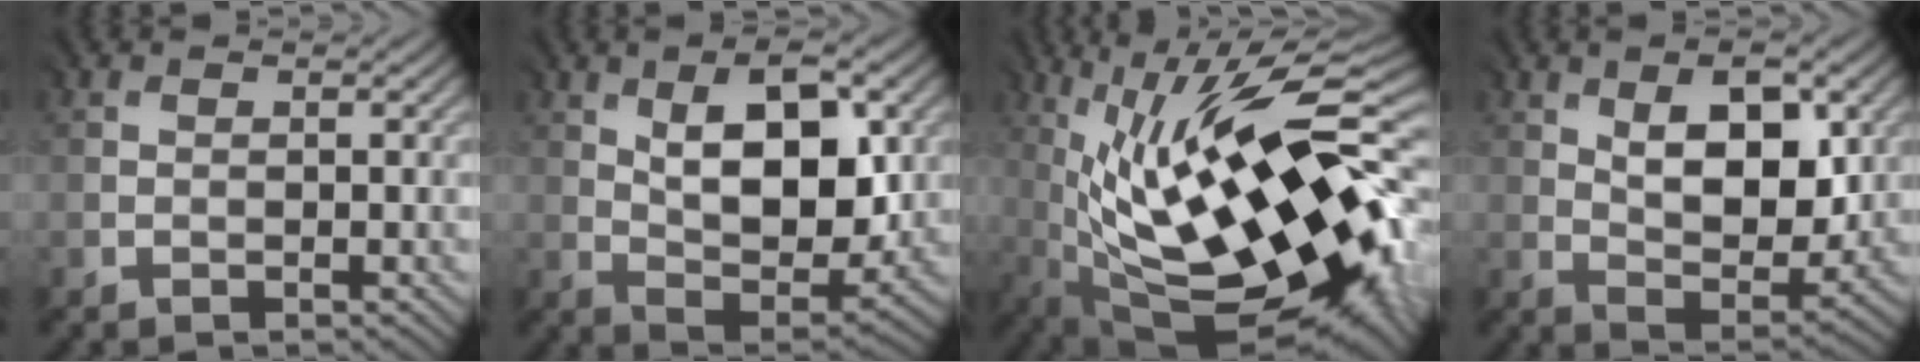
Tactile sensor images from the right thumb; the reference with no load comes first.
{"total": 11.0, "force": [3.1, 5.5, 9.1], "torque": [-0.149, -0.005, 0.054]}
{"total": 20.5, "force": [-0.8, 7.7, 19.0], "torque": [-0.328, 0.004, -0.011]}
{"total": 9.2, "force": [3.0, 4.7, 7.2], "torque": [-0.125, -0.007, 0.055]}